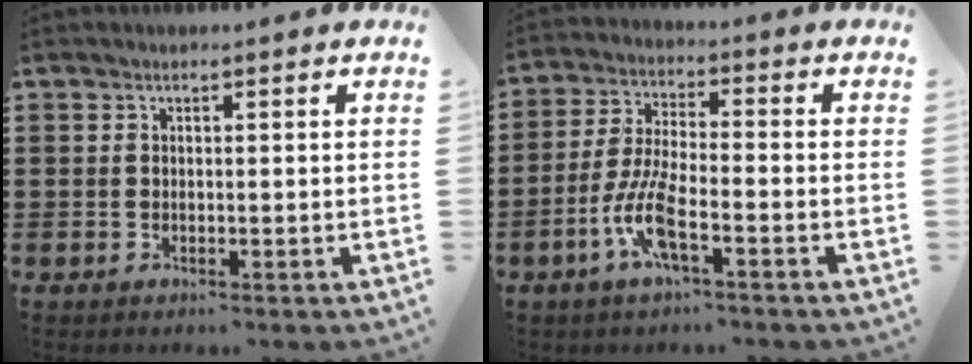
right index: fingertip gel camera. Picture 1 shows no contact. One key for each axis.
{"total": 7.7, "fx": -3.6, "fy": 1.7, "fz": 6.5, "tx": -0.153, "ty": -0.012, "tz": -0.073}